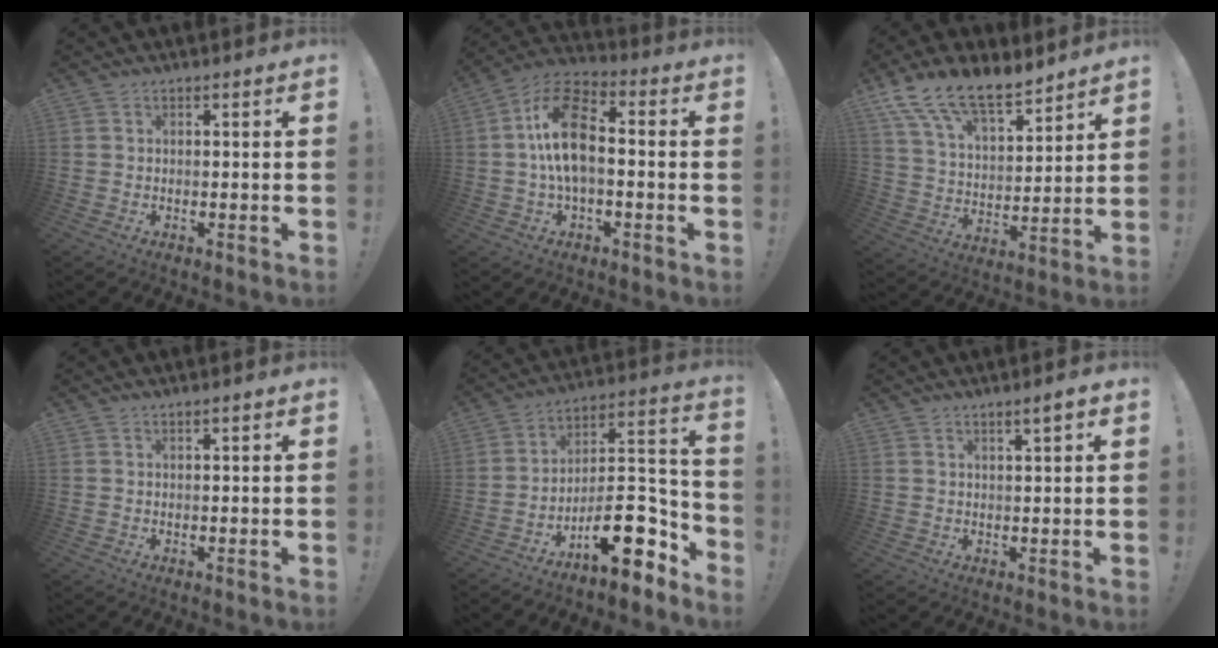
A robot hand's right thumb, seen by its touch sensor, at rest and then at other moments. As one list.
[{"total": 15.9, "force": [0.6, 9.4, 12.7], "torque": [-0.224, 0.021, 0.010]}, {"total": 15.9, "force": [12.4, 6.3, 7.8], "torque": [-0.151, -0.085, 0.229]}, {"total": 0.7, "force": [0.5, 0.2, 0.5], "torque": [-0.011, 0.002, 0.009]}, {"total": 18.3, "force": [-9.6, 7.5, 13.7], "torque": [-0.183, 0.058, -0.147]}, {"total": 3.2, "force": [1.9, 0.5, 2.5], "torque": [-0.035, -0.011, 0.029]}]